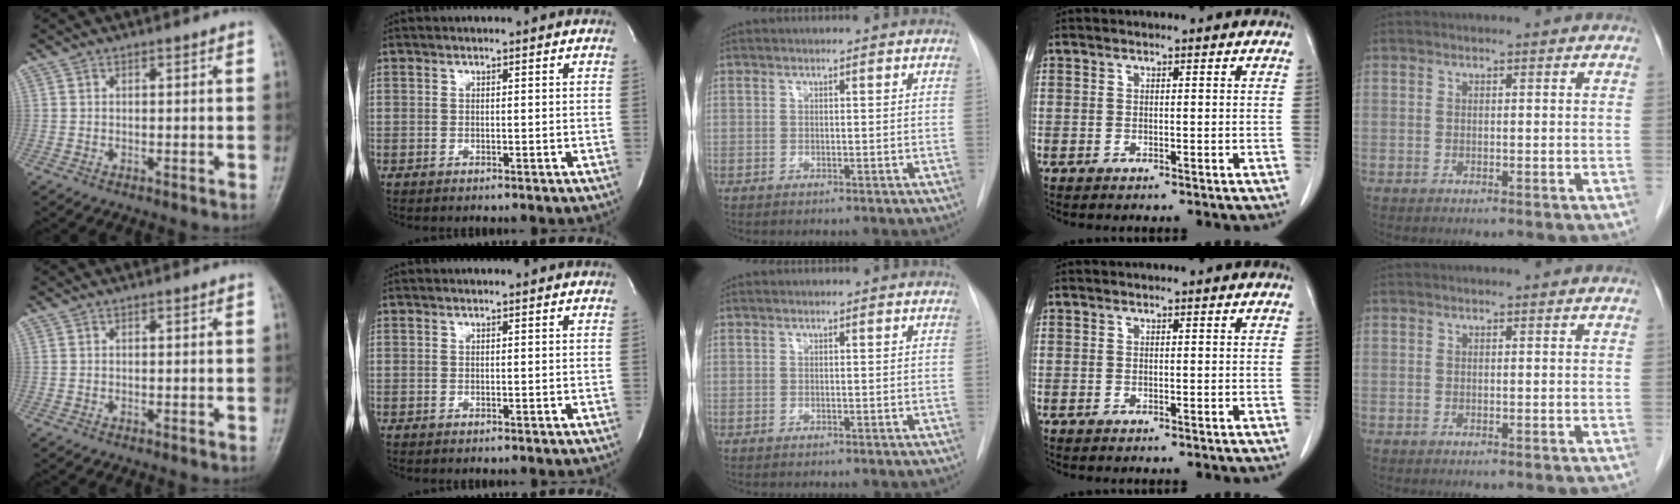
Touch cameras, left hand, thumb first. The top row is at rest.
{}